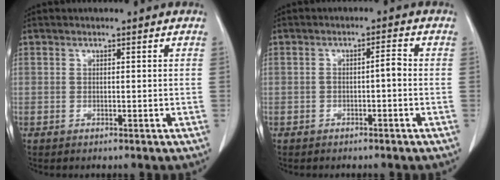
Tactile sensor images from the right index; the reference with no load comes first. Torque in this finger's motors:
{"motor_torque": [0.26, -0.21, 0.10, 0.03]}